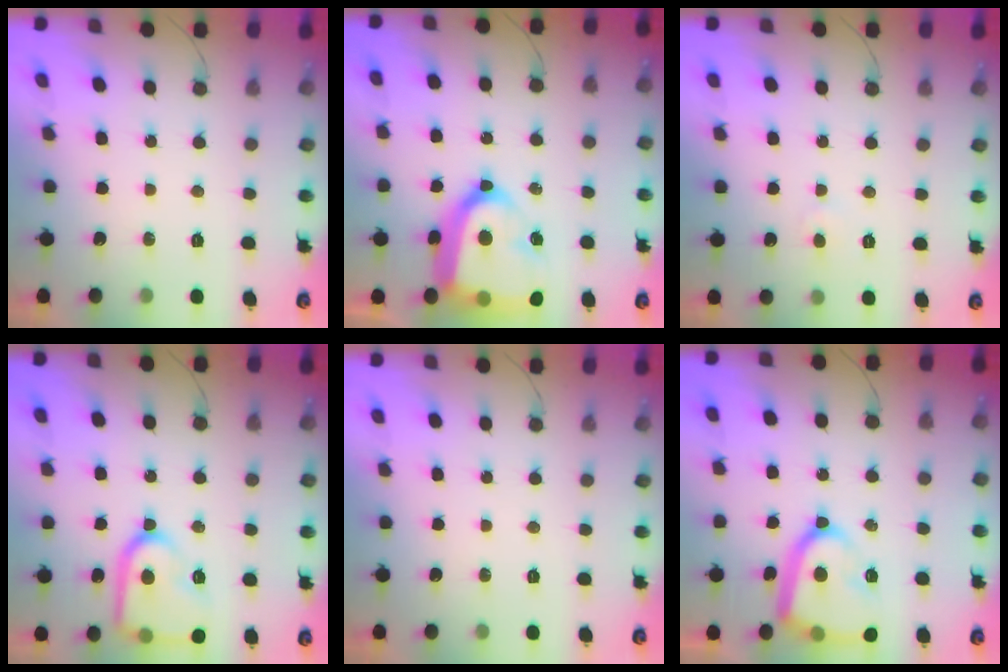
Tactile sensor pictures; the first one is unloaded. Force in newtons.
{"total": 23.4, "press": 23.3, "slide": 1.9}
{"total": 2.3, "press": 2.3, "slide": 0.1}
{"total": 17.5, "press": 17.4, "slide": 1.7}
{"total": 0.0}
{"total": 16.1, "press": 16.1, "slide": 1.6}